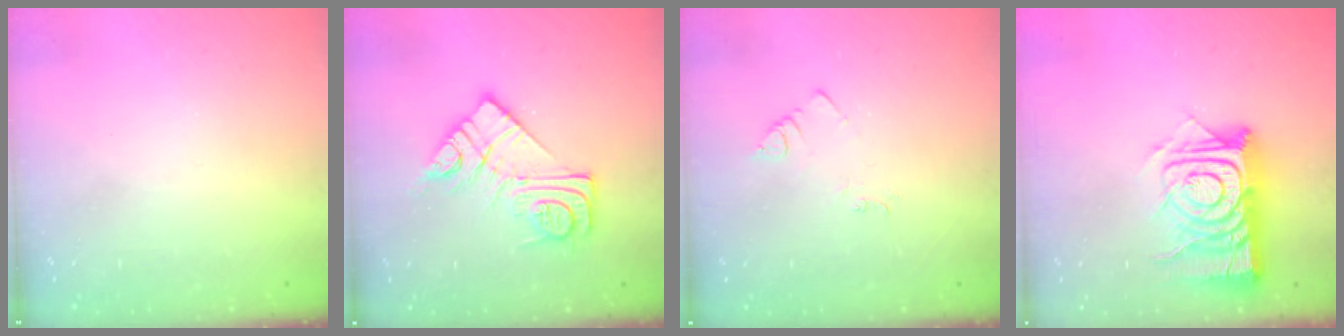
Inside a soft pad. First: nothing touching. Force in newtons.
{"total": 13.6, "press": 13.6, "slide": 0.9}
{"total": 2.7, "press": 2.7, "slide": 0.4}
{"total": 15.5, "press": 15.4, "slide": 1.2}